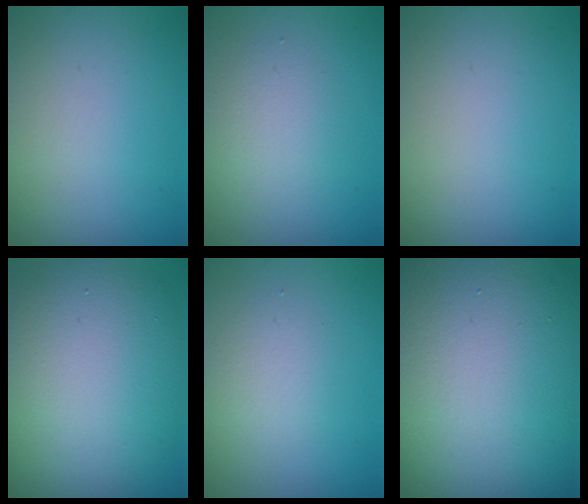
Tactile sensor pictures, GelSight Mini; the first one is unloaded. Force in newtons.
{"total": 1.9, "press": 1.9, "slide": 0.0}
{"total": 0.0}
{"total": 12.2, "press": 12.2, "slide": 0.6}
{"total": 1.9, "press": 1.8, "slide": 0.2}
{"total": 22.7, "press": 22.7, "slide": 1.2}